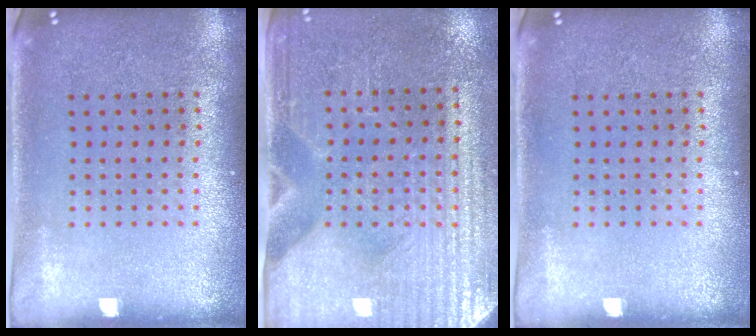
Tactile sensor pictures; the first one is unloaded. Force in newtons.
{"total": 3.4, "press": 3.2, "slide": 1.2}
{"total": 0.0}